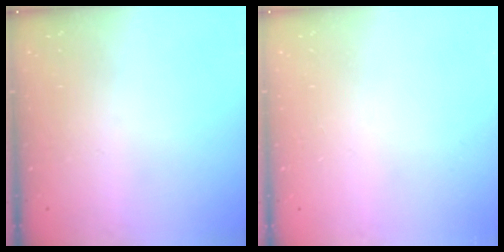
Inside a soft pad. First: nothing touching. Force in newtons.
{"total": 0.0}